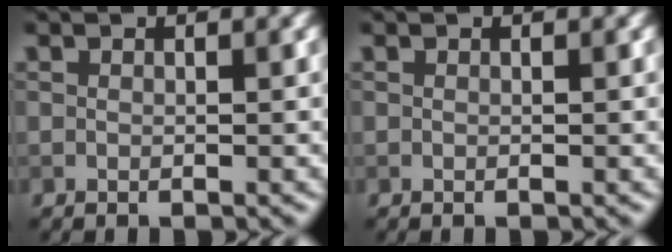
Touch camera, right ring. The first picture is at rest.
{"total": 0.0}